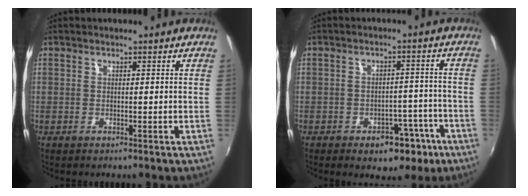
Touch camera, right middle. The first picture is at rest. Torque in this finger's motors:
{"motor_torque": [0.89, -1.25, 0.01, 0.02]}